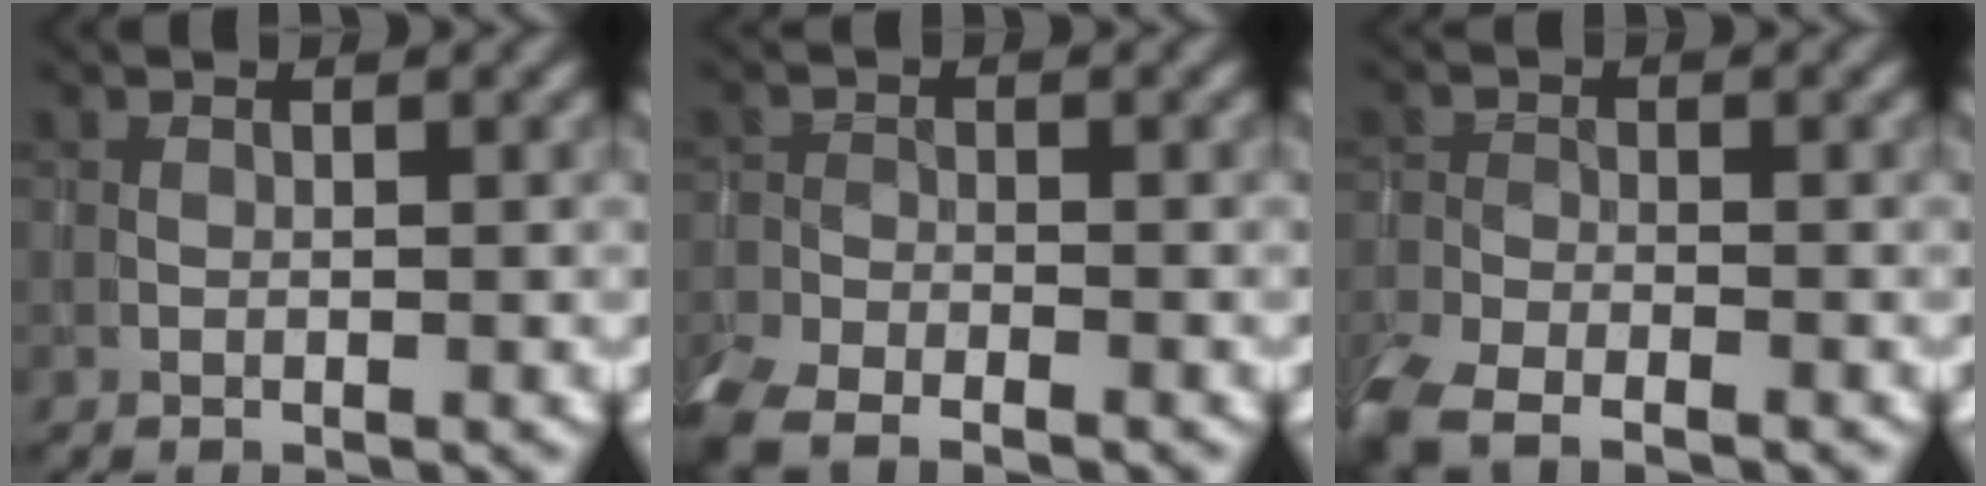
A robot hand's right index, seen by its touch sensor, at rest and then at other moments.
{"total": 5.6, "force": [-4.5, 2.3, 2.5], "torque": [-0.048, -0.024, -0.082]}
{"total": 6.3, "force": [-4.9, 2.5, 3.0], "torque": [-0.062, -0.031, -0.090]}